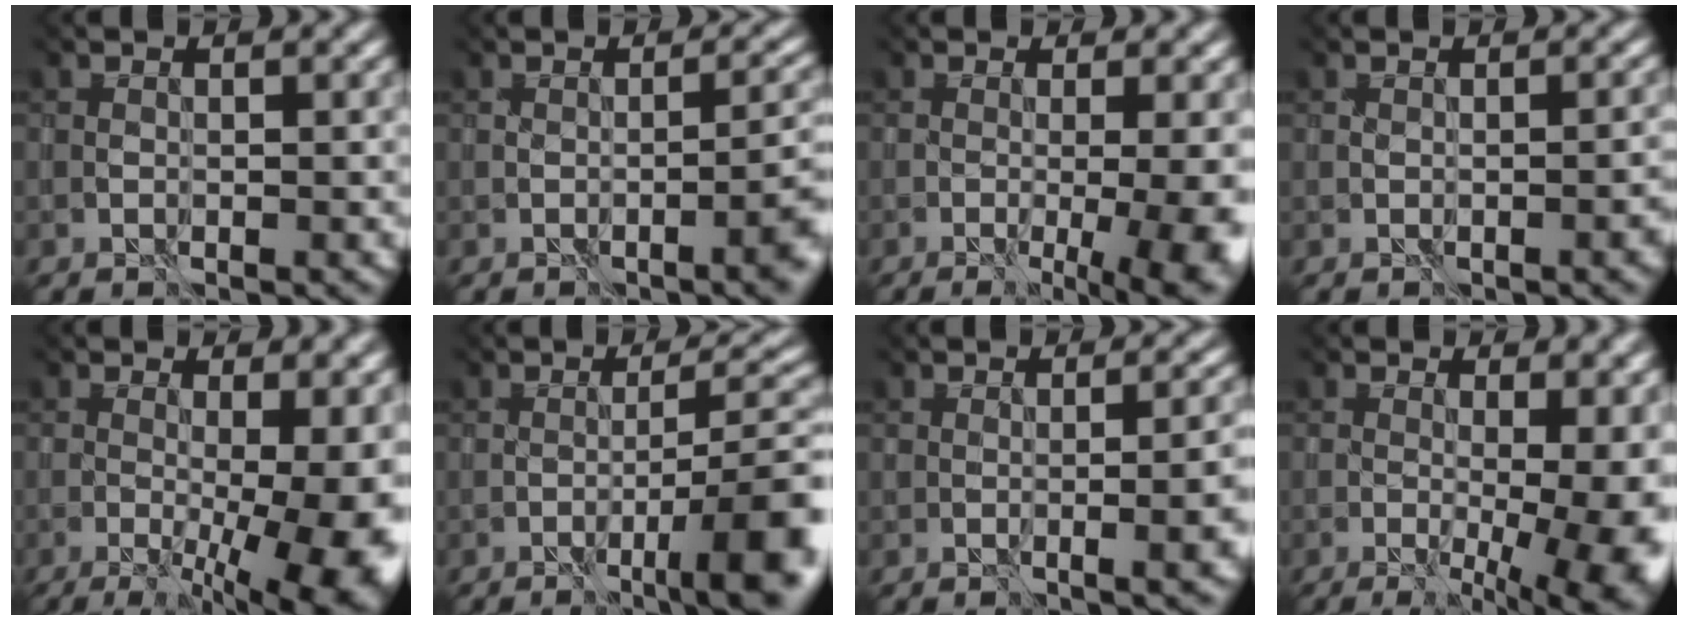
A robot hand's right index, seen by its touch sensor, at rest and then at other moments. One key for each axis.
{"total": 4.2, "fx": -2.3, "fy": 0.9, "fz": 3.4, "tx": -0.018, "ty": 0.005, "tz": -0.012}
{"total": 11.8, "fx": -2.4, "fy": 5.4, "fz": 10.2, "tx": -0.095, "ty": 0.012, "tz": -0.008}
{"total": 1.8, "fx": -0.7, "fy": 0.5, "fz": 1.6, "tx": 0.009, "ty": 0.003, "tz": -0.003}
{"total": 16.5, "fx": -3.3, "fy": 7.2, "fz": 14.5, "tx": -0.157, "ty": -0.002, "tz": -0.013}
{"total": 6.8, "fx": -4.3, "fy": 0.1, "fz": 5.3, "tx": -0.076, "ty": 0.003, "tz": -0.043}
{"total": 5.7, "fx": -1.3, "fy": 1.9, "fz": 5.2, "tx": -0.025, "ty": 0.010, "tz": 0.001}
{"total": 15.5, "fx": -2.0, "fy": 7.3, "fz": 13.6, "tx": -0.142, "ty": 0.012, "tz": 0.006}